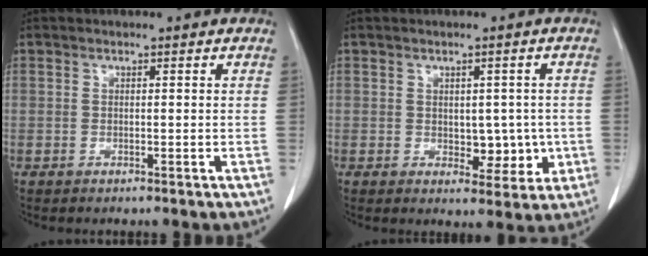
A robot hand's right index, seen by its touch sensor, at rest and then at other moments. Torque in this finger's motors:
{"motor_torque": [0.00, 0.09, 0.08, 0.02]}